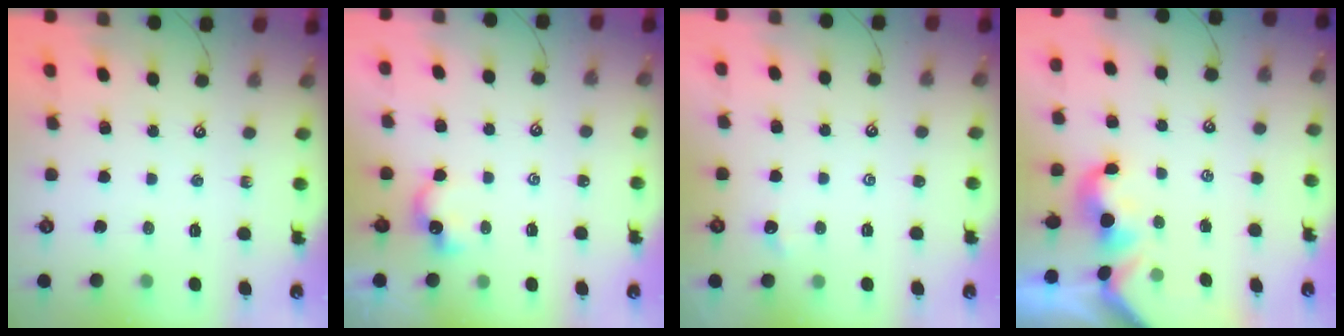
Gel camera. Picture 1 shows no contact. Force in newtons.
{"total": 1.7, "press": 1.7, "slide": 0.4}
{"total": 0.5, "press": 0.4, "slide": 0.3}
{"total": 1.1, "press": 1.1, "slide": 0.4}